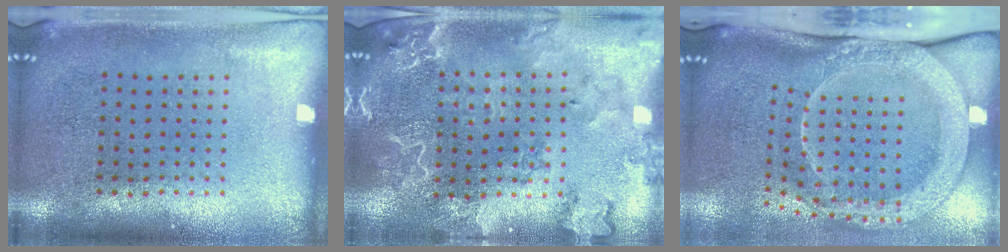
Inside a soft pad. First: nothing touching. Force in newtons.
{"total": 2.6, "press": 2.4, "slide": 1.0}
{"total": 3.3, "press": 2.3, "slide": 2.3}